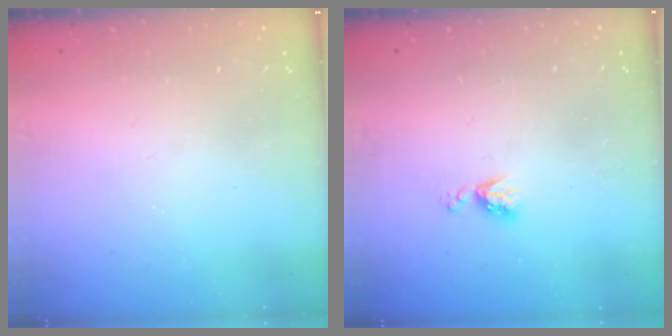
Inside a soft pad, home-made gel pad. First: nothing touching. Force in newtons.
{"total": 4.9, "press": 4.9, "slide": 0.6}